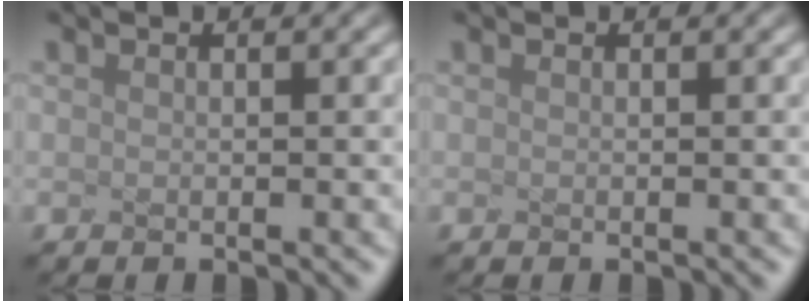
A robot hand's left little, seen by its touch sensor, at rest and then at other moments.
{"total": 0.0}